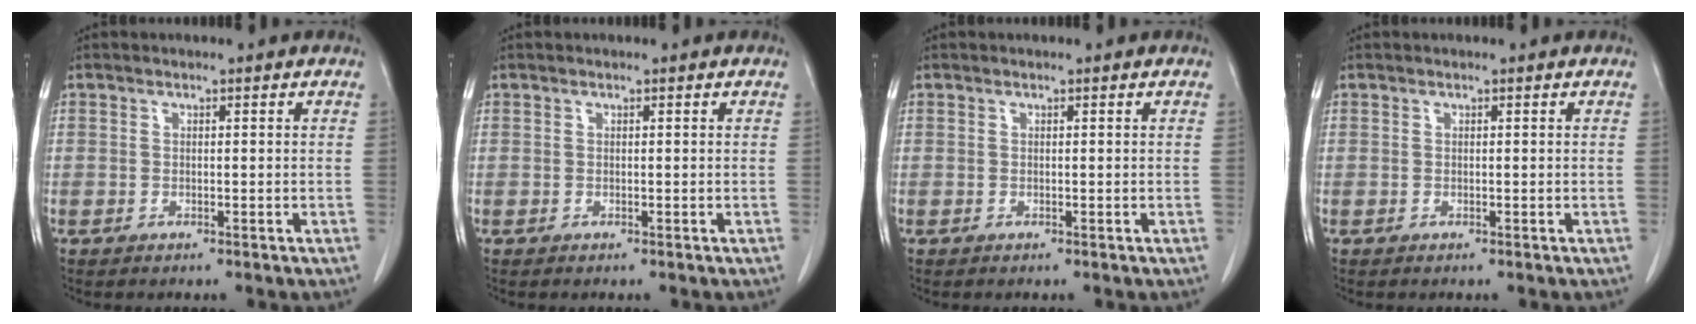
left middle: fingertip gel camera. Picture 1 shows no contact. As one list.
[{"total": 0.0}, {"total": 0.0}, {"total": 0.0}]